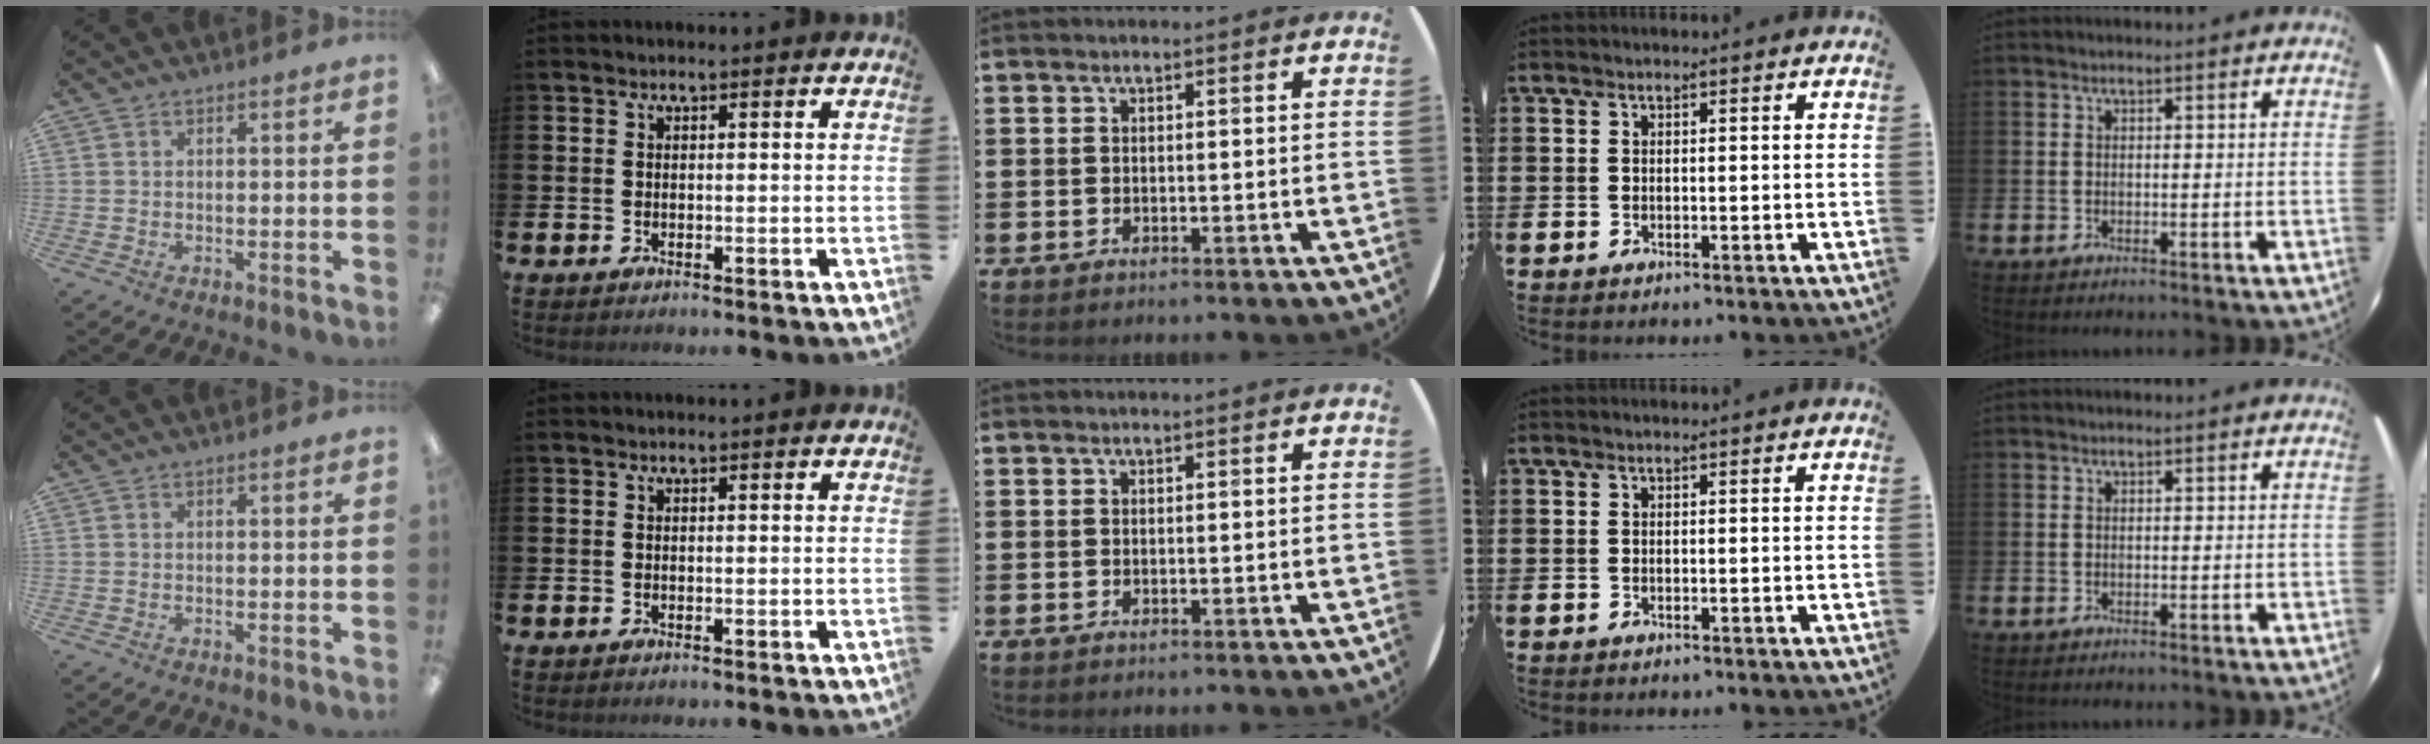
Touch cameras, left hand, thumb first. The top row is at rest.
{}